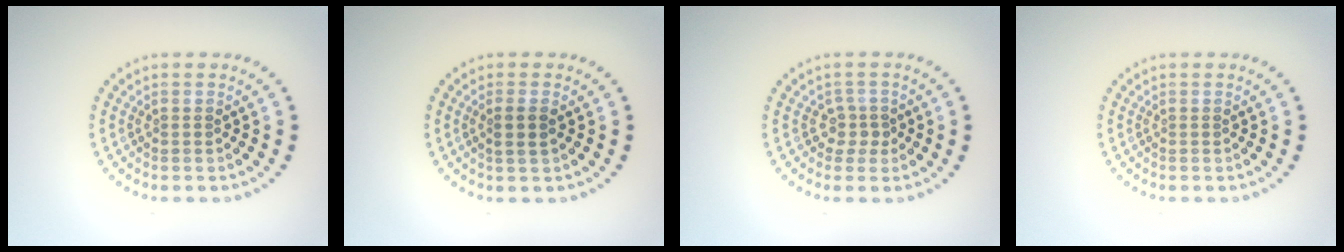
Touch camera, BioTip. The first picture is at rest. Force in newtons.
{"total": 1.7, "press": 1.6, "slide": 0.6}
{"total": 1.7, "press": 1.1, "slide": 1.3}
{"total": 0.0}